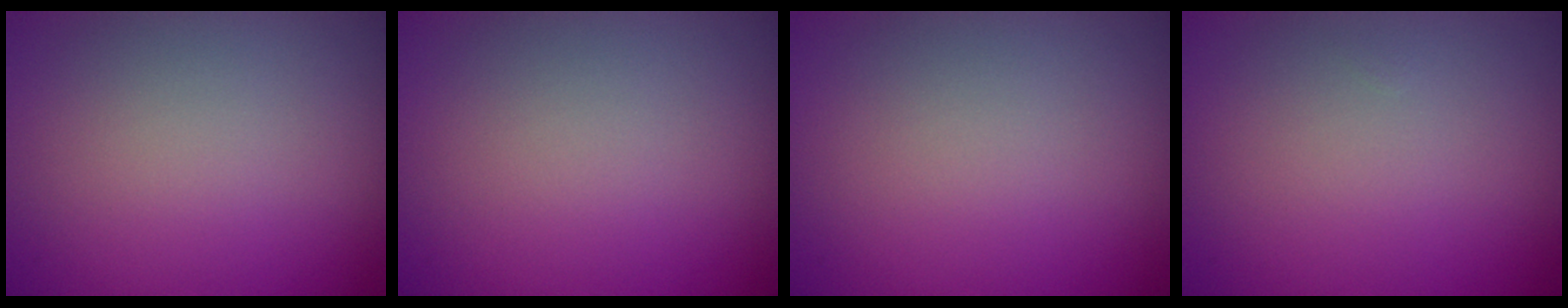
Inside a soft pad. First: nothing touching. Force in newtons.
{"total": 0.0}
{"total": 0.0}
{"total": 0.0}